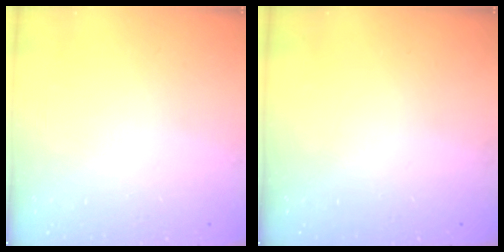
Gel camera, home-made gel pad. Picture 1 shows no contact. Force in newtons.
{"total": 0.0}